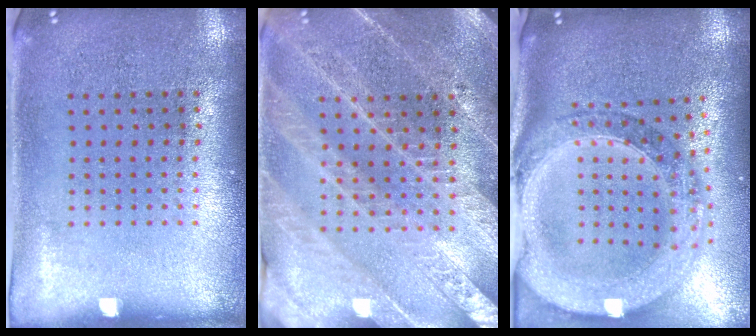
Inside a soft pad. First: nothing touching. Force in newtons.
{"total": 3.6, "press": 3.3, "slide": 1.2}
{"total": 2.6, "press": 2.3, "slide": 1.2}